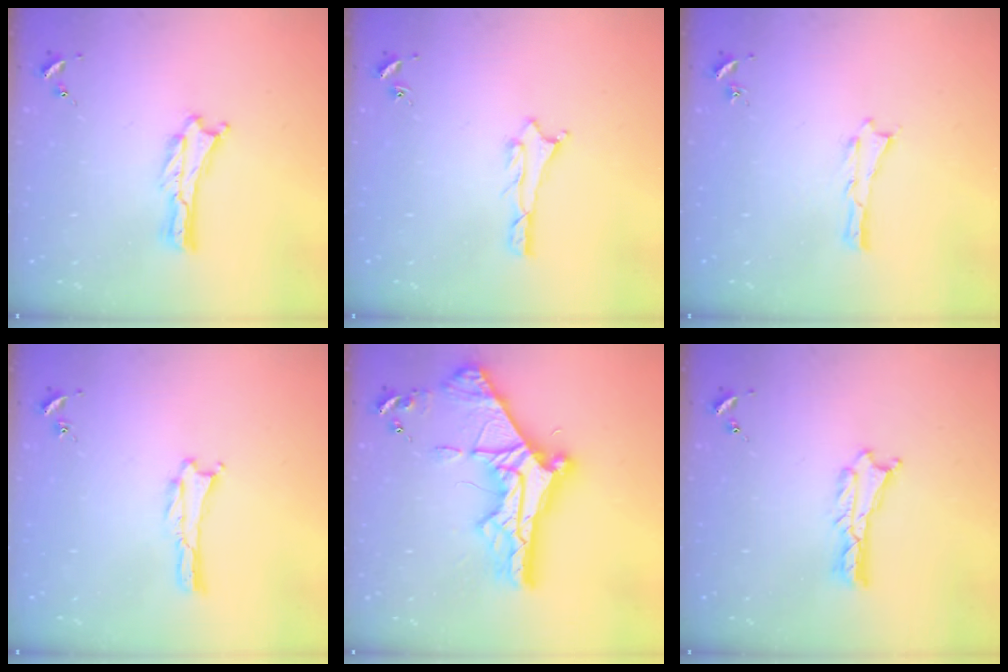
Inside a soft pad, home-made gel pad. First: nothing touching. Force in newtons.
{"total": 0.9, "press": 0.8, "slide": 0.1}
{"total": 0.0}
{"total": 0.0}
{"total": 10.8, "press": 10.7, "slide": 1.2}
{"total": 0.7, "press": 0.7, "slide": 0.1}